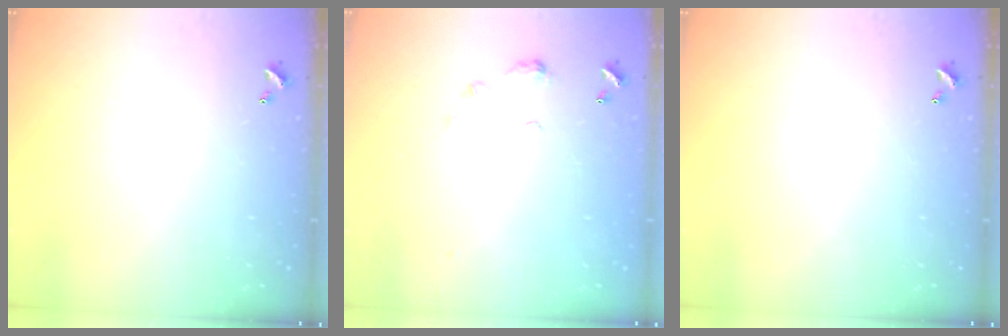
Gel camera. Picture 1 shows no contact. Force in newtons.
{"total": 4.7, "press": 4.6, "slide": 0.7}
{"total": 0.0}